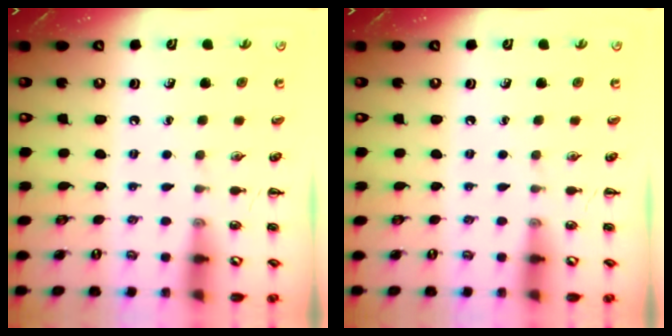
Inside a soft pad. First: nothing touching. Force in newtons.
{"total": 0.0}